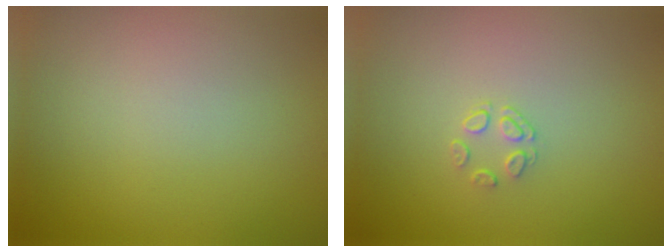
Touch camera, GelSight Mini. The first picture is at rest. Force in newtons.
{"total": 1.4, "press": 0.6, "slide": 1.2}